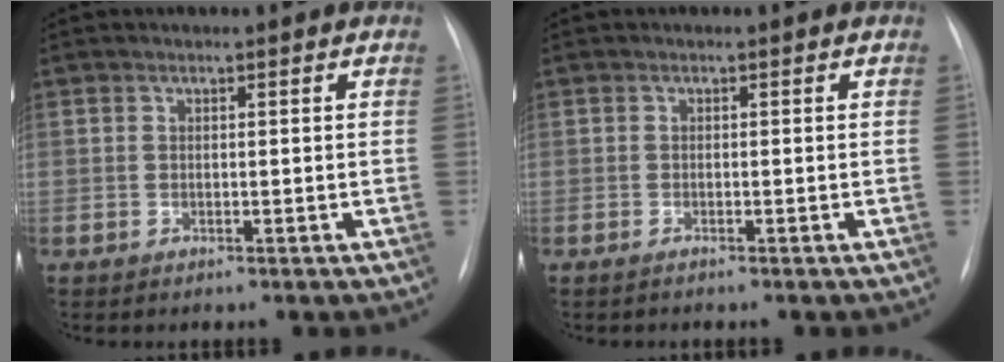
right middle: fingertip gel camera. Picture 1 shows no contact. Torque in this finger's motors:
{"motor_torque": [0.58, -0.70, 0.02, 0.02]}